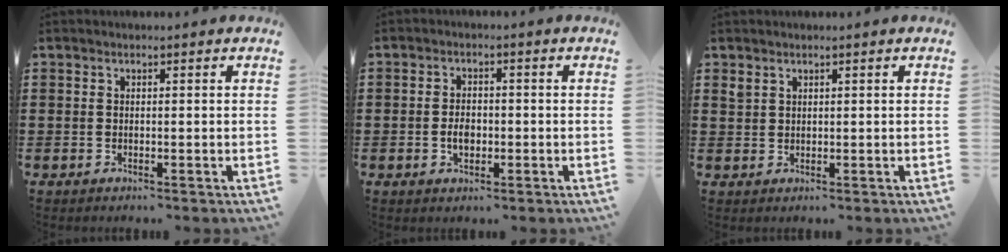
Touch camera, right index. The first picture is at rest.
{"total": 2.8, "force": [-0.6, 1.8, 2.1], "torque": [-0.033, 0.000, -0.014]}
{"total": 1.6, "force": [1.2, 1.0, 0.4], "torque": [-0.011, 0.002, 0.024]}